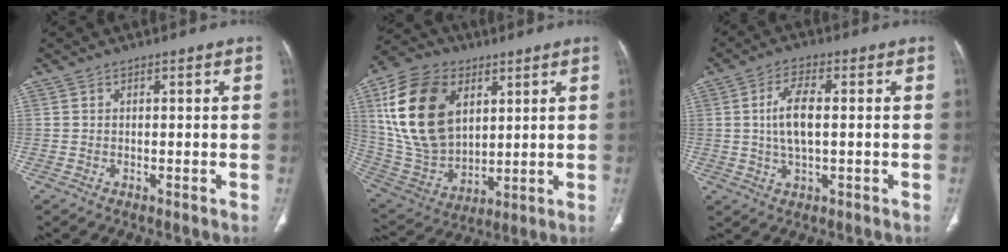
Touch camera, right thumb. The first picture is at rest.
{"total": 21.6, "force": [6.9, 14.2, 14.8], "torque": [-0.261, -0.016, 0.138]}
{"total": 7.5, "force": [0.6, 3.1, 6.8], "torque": [-0.135, 0.005, 0.007]}